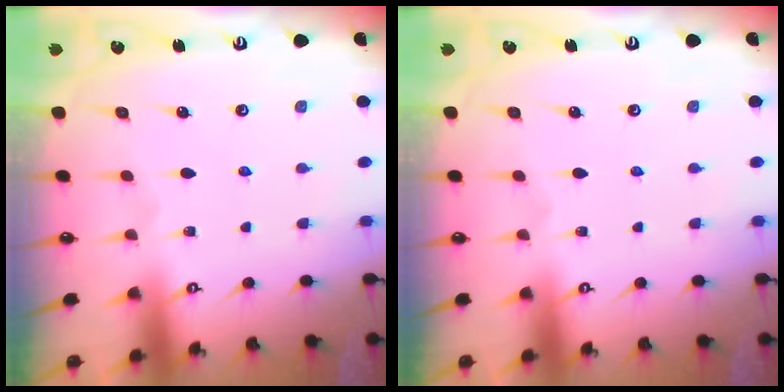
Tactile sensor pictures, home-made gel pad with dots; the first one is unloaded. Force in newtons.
{"total": 0.0}